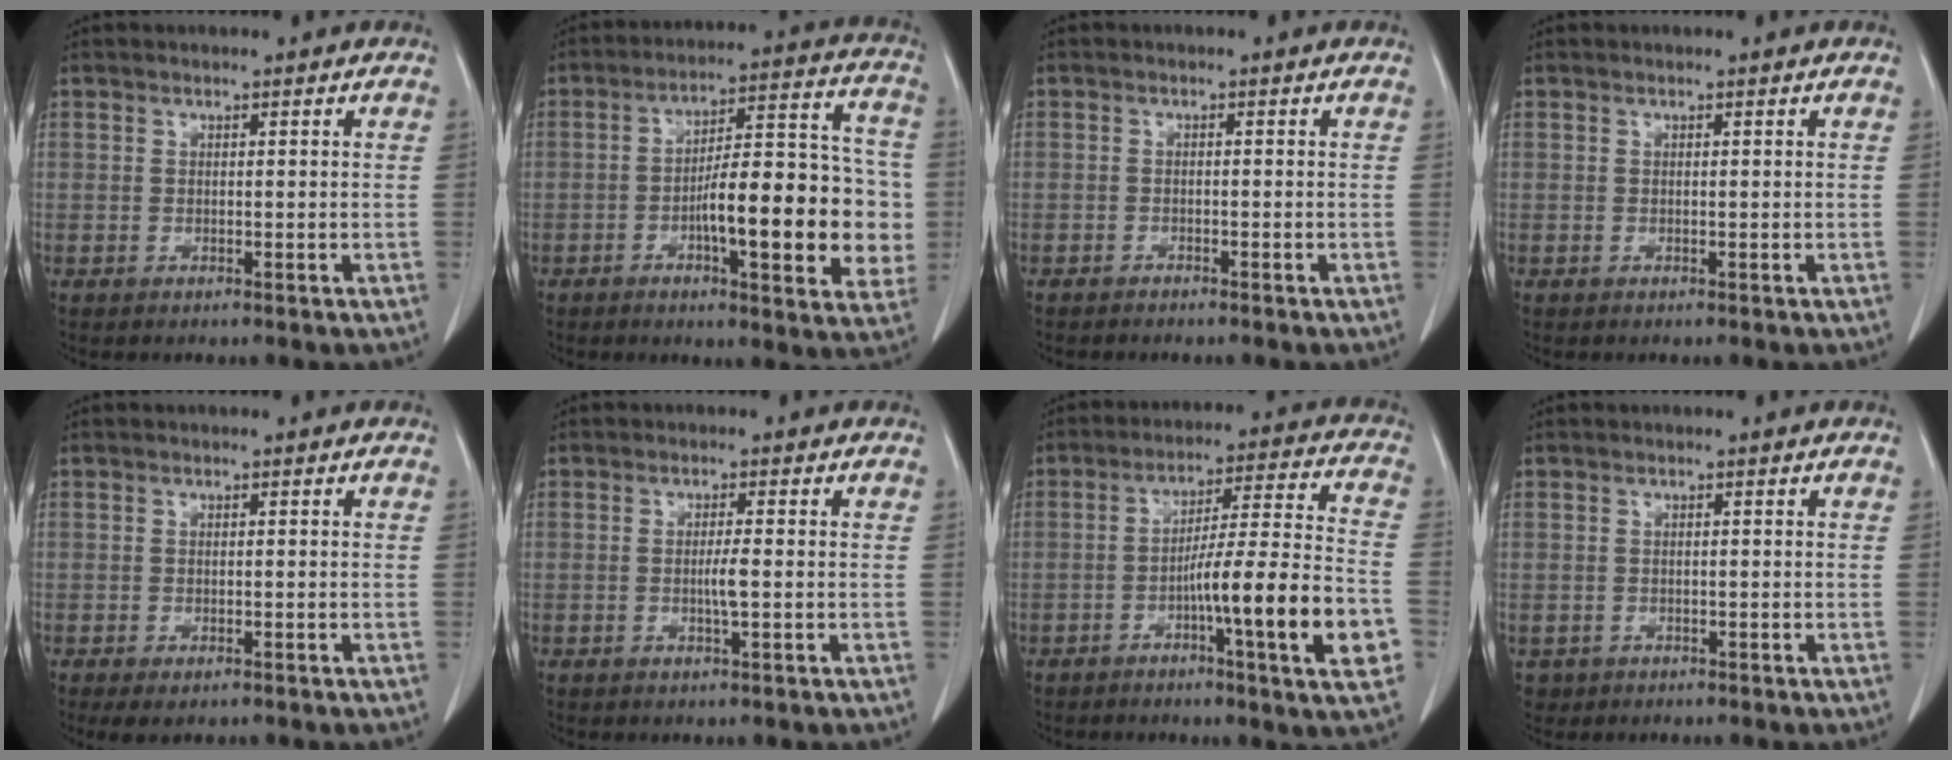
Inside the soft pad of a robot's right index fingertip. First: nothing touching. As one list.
[{"total": 17.8, "force": [-3.4, 4.7, 16.8], "torque": [-0.226, 0.027, -0.048]}, {"total": 1.4, "force": [-1.2, 0.5, 0.2], "torque": [-0.004, 0.002, -0.018]}, {"total": 0.0}, {"total": 3.0, "force": [-2.0, 1.1, 1.9], "torque": [-0.031, -0.007, -0.027]}, {"total": 2.4, "force": [-0.4, 0.0, 2.3], "torque": [-0.046, -0.002, -0.007]}, {"total": 16.1, "force": [-5.4, -0.4, 15.1], "torque": [-0.232, -0.002, -0.085]}, {"total": 1.9, "force": [-0.8, 1.7, -0.1], "torque": [-0.006, 0.005, -0.010]}]